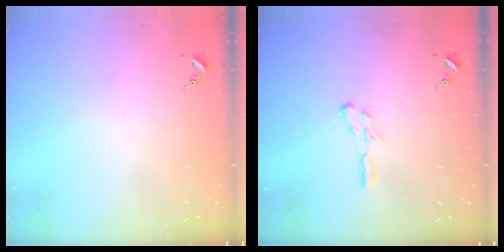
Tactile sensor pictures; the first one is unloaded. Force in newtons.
{"total": 4.3, "press": 4.3, "slide": 0.5}